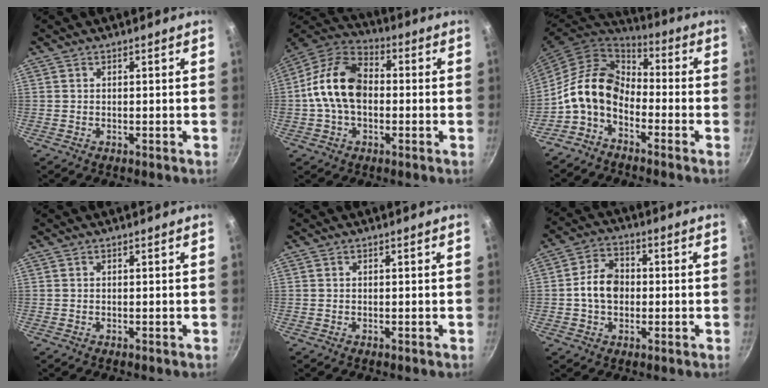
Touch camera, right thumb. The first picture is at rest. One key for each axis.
{"total": 14.6, "fx": -0.3, "fy": 9.7, "fz": 10.9, "tx": -0.175, "ty": 0.036, "tz": -0.026}
{"total": 13.0, "fx": -4.0, "fy": 8.9, "fz": 8.6, "tx": -0.145, "ty": 0.060, "tz": -0.103}
{"total": 0.0}
{"total": 0.0}
{"total": 8.1, "fx": -0.4, "fy": 6.2, "fz": 5.2, "tx": -0.069, "ty": 0.018, "tz": -0.018}